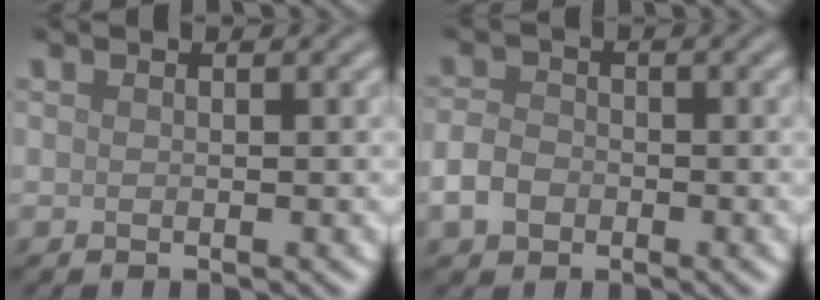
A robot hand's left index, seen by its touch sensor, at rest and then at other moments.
{"total": 2.9, "force": [-1.2, 2.2, 1.4], "torque": [-0.031, 0.000, -0.030]}